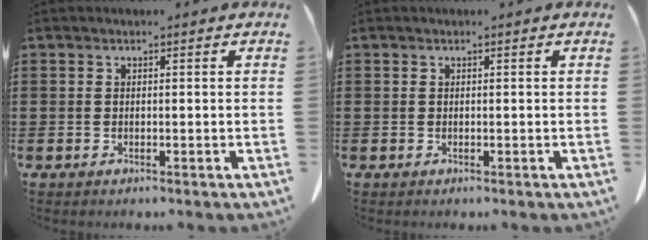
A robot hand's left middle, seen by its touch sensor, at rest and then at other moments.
{"total": 0.0}